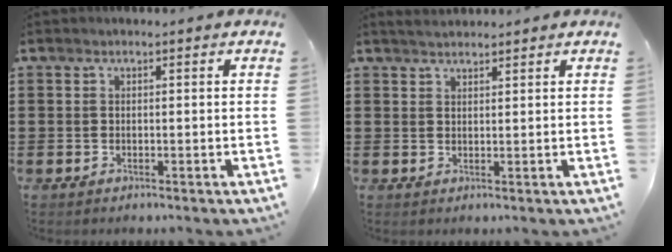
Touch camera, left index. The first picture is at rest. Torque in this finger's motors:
{"motor_torque": [0.23, 0.25, 0.02, 0.01]}